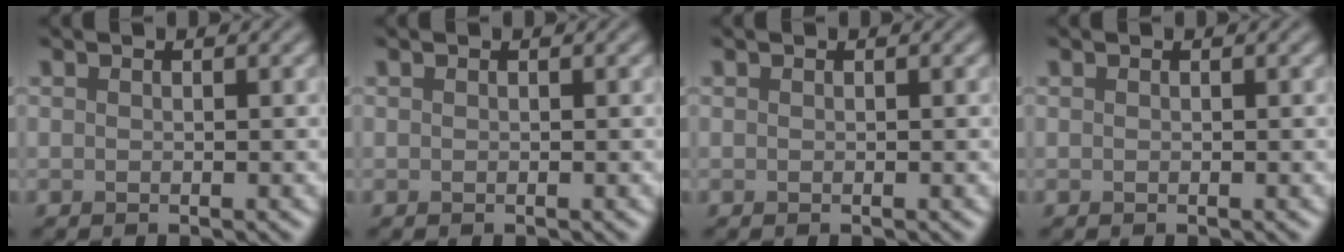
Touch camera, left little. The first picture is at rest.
{"total": 0.0}
{"total": 0.0}
{"total": 0.0}